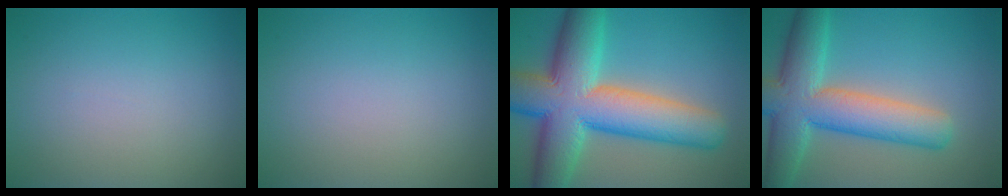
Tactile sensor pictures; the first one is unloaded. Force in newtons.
{"total": 0.0}
{"total": 13.8, "press": 13.7, "slide": 0.5}
{"total": 9.5, "press": 9.4, "slide": 0.6}